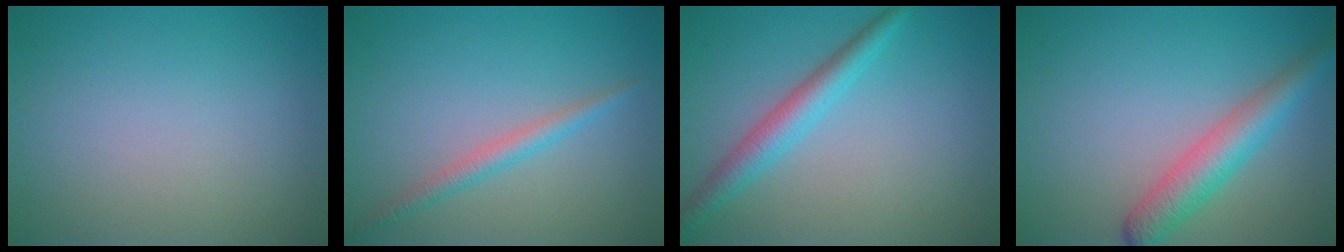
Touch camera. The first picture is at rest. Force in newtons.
{"total": 1.9, "press": 1.9, "slide": 0.1}
{"total": 3.2, "press": 3.2, "slide": 0.1}
{"total": 4.4, "press": 4.4, "slide": 0.1}